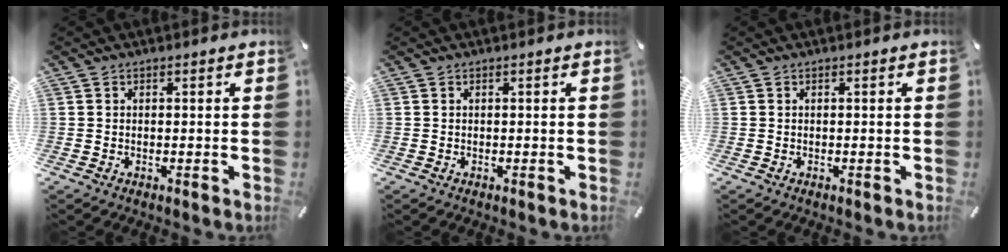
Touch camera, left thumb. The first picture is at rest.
{"total": 0.0}
{"total": 0.0}